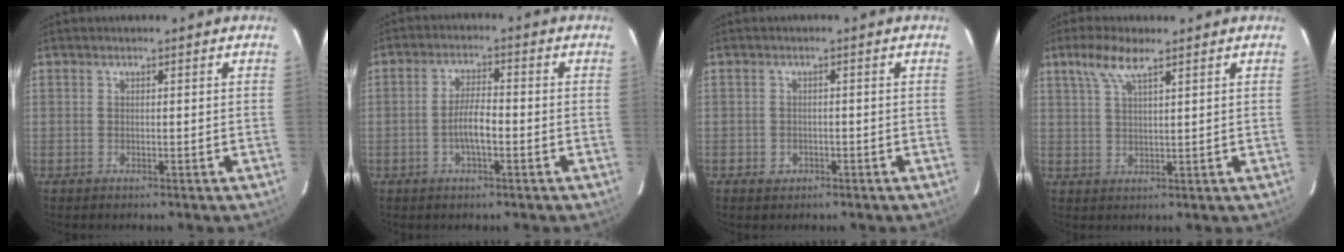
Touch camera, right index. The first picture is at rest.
{"total": 5.1, "force": [-1.6, 1.4, 4.6], "torque": [-0.090, 0.006, -0.028]}
{"total": 2.1, "force": [-1.0, 1.8, 0.4], "torque": [-0.008, 0.002, -0.013]}
{"total": 5.5, "force": [3.6, 1.3, 4.0], "torque": [-0.080, 0.009, 0.071]}